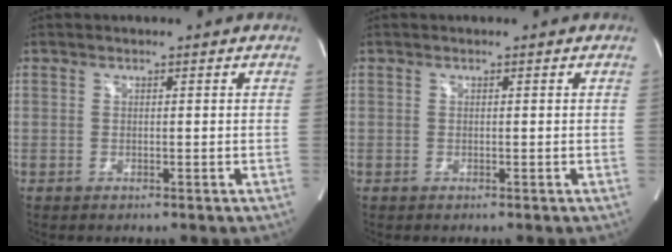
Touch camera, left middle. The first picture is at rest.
{"total": 0.0}